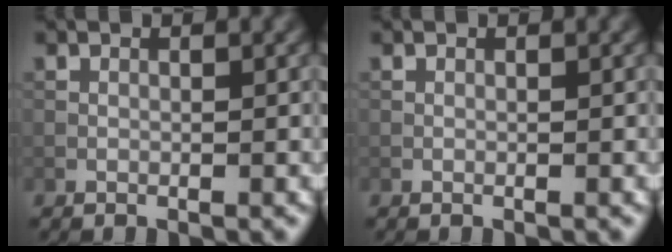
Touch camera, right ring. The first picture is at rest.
{"total": 0.0}